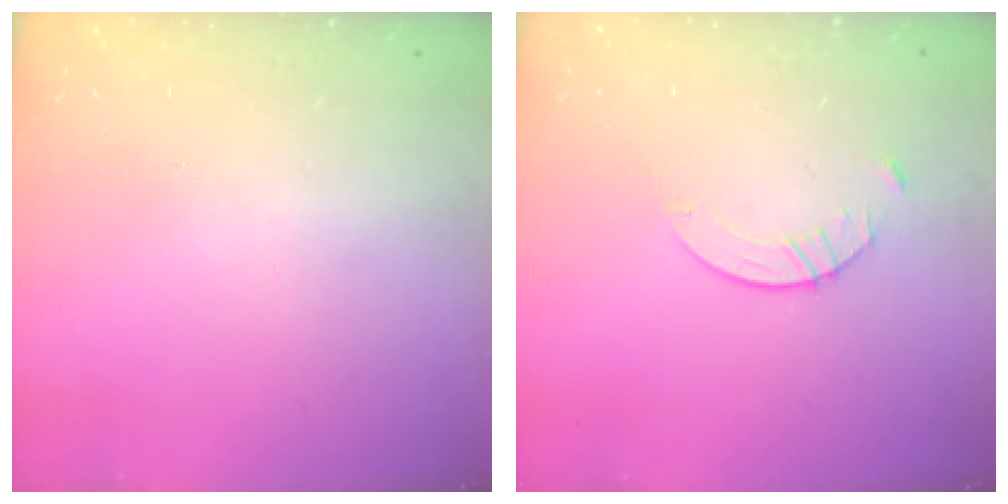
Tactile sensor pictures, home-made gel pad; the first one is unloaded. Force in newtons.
{"total": 4.1, "press": 4.1, "slide": 0.4}